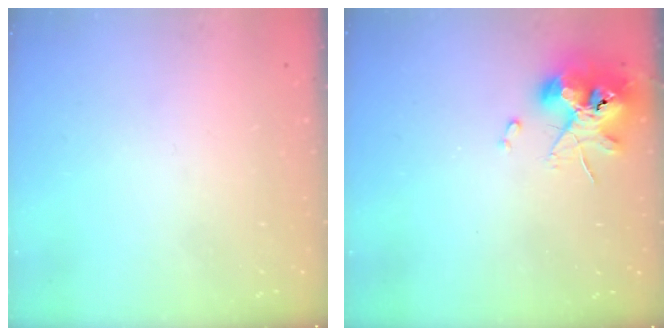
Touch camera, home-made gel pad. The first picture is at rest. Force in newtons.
{"total": 11.9, "press": 11.8, "slide": 1.6}